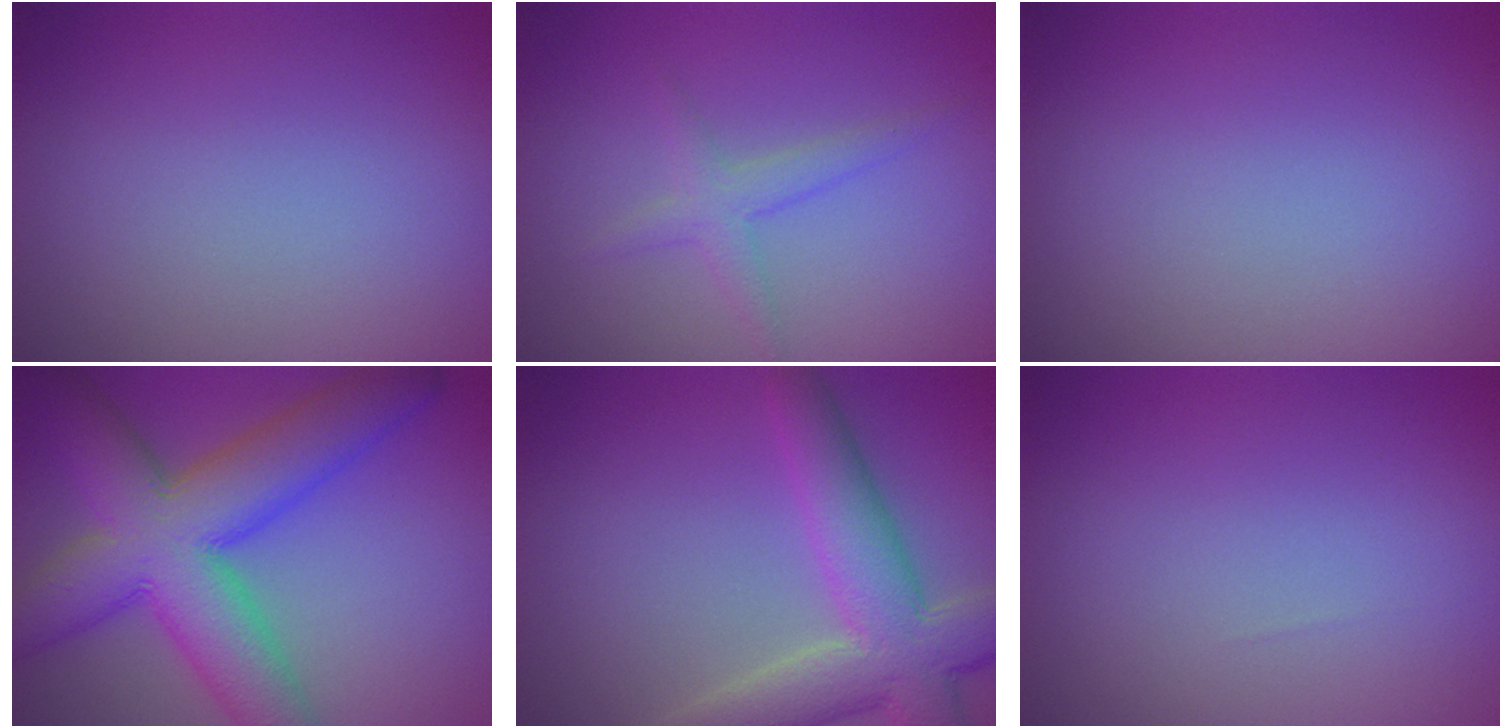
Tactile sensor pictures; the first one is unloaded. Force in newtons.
{"total": 1.8, "press": 1.8, "slide": 0.0}
{"total": 0.0}
{"total": 11.0, "press": 11.0, "slide": 0.3}
{"total": 7.1, "press": 7.1, "slide": 0.4}
{"total": 0.0}